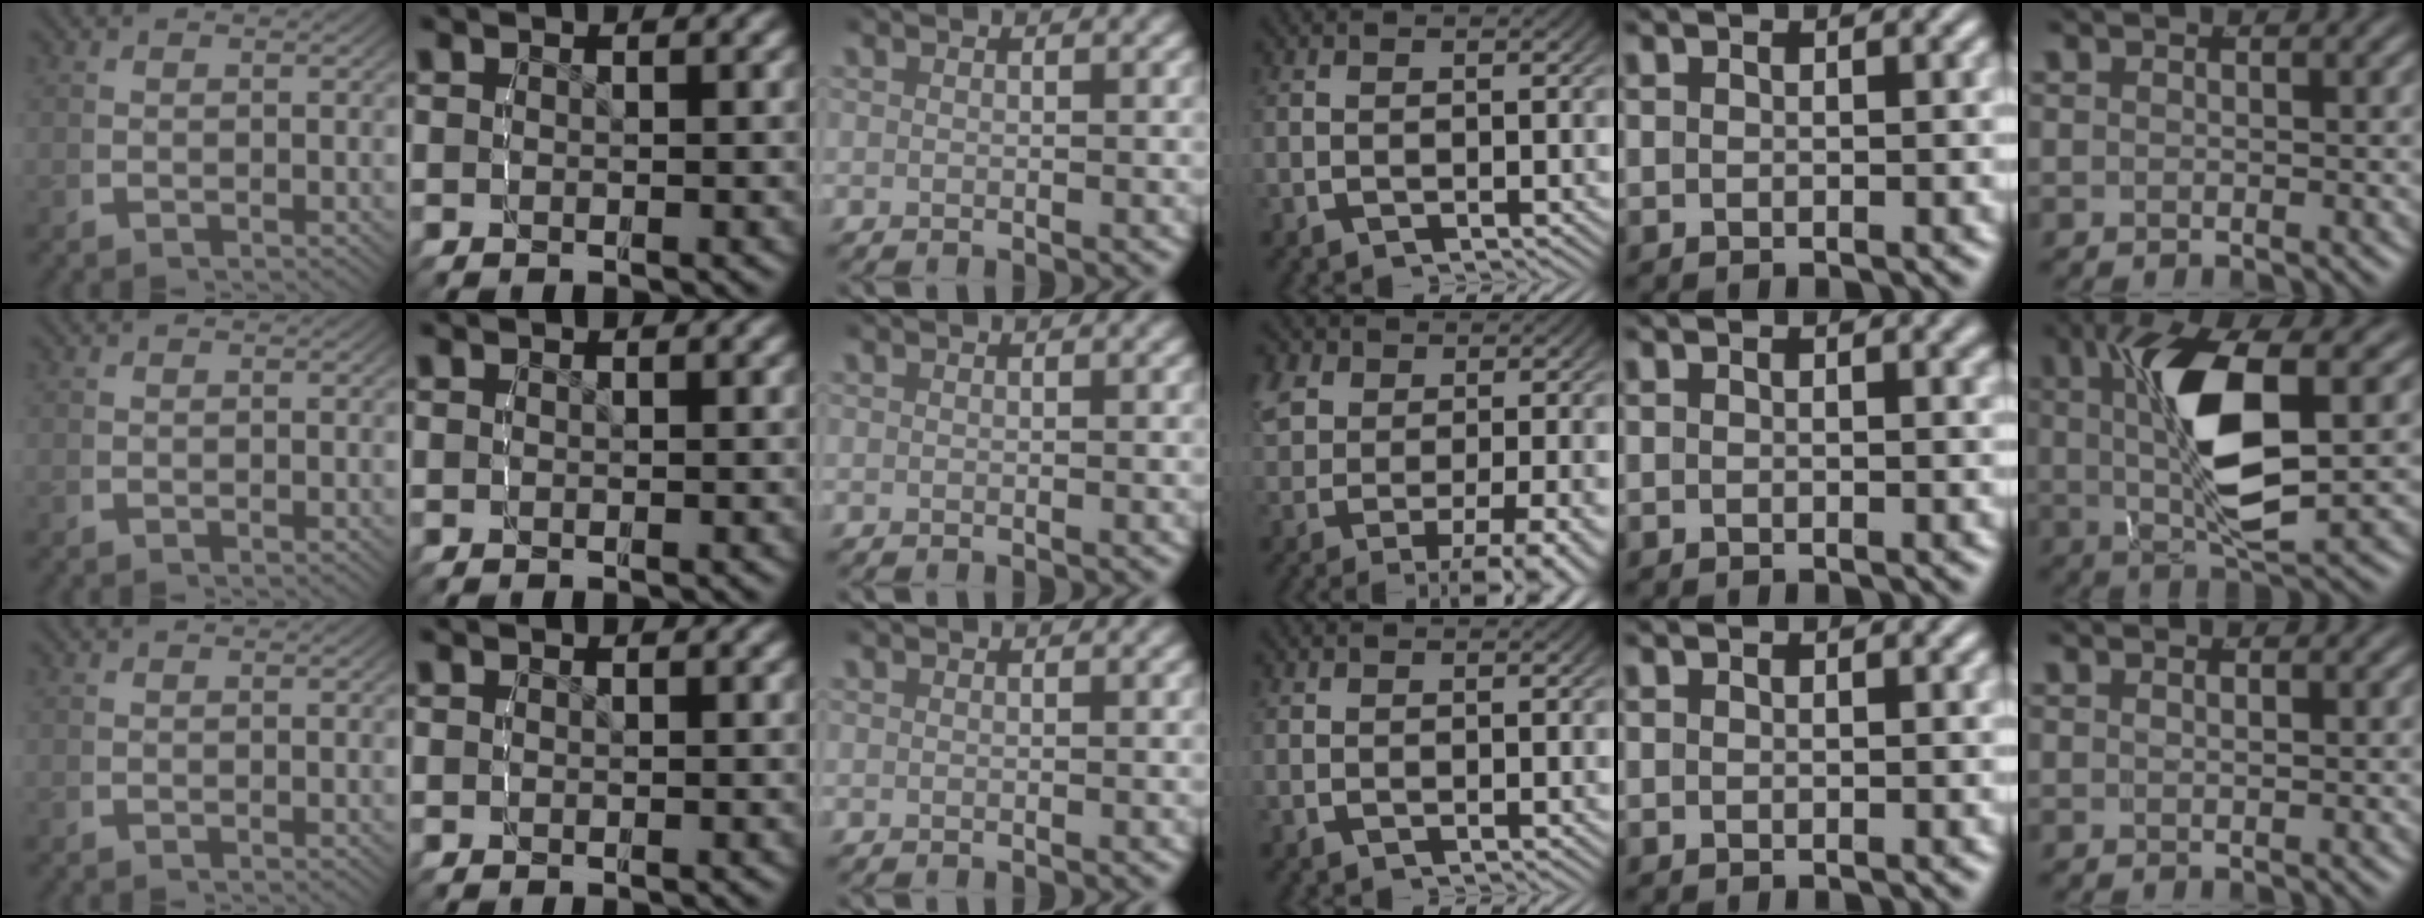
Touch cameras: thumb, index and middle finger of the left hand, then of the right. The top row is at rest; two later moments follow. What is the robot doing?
{"motion": "lift_and_place", "object": "glasses"}